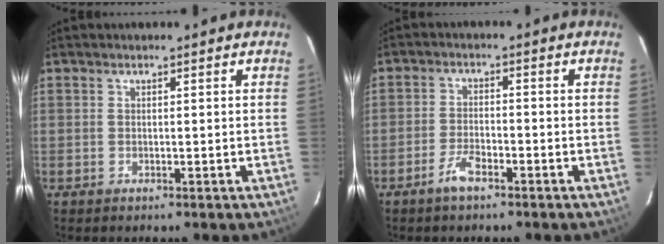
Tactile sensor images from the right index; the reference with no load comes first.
{"total": 4.2, "force": [-2.9, 1.4, 2.6], "torque": [-0.062, 0.000, -0.055]}